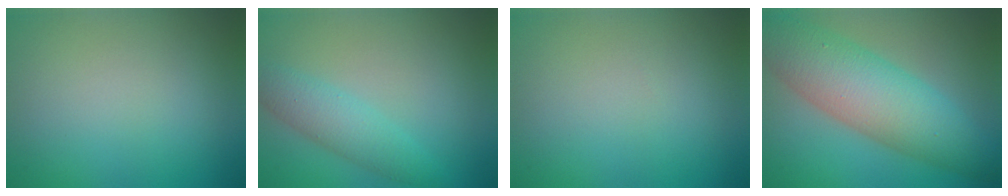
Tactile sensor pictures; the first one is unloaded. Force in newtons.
{"total": 3.2, "press": 3.2, "slide": 0.0}
{"total": 0.0}
{"total": 8.6, "press": 8.6, "slide": 0.2}